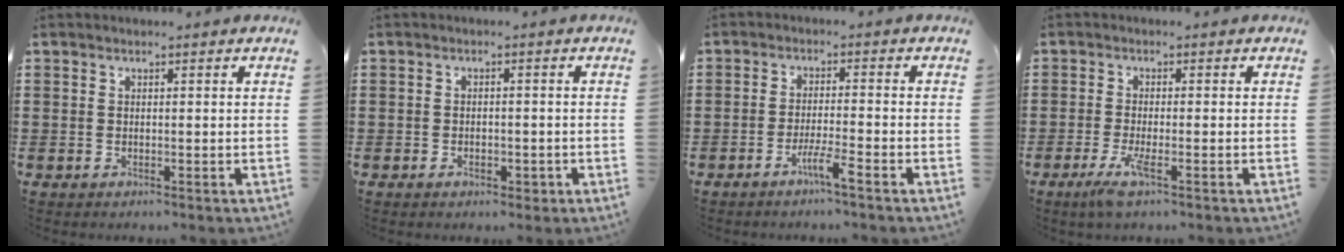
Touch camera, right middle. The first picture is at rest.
{"total": 1.8, "force": [-1.1, 1.1, 0.9], "torque": [-0.011, -0.001, -0.025]}
{"total": 3.9, "force": [-2.9, 0.0, 2.6], "torque": [-0.049, 0.001, -0.054]}
{"total": 3.8, "force": [-1.8, 0.5, 3.4], "torque": [-0.075, -0.016, -0.035]}